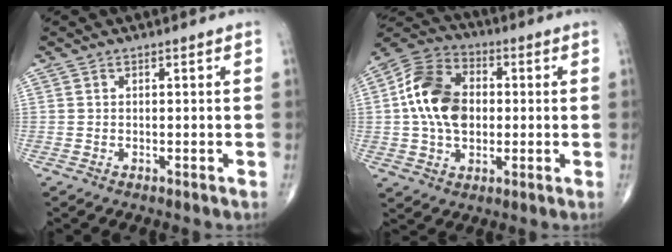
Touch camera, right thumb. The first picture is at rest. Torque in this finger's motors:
{"motor_torque": [1.27, 1.40, 1.37, -0.13, 0.36]}